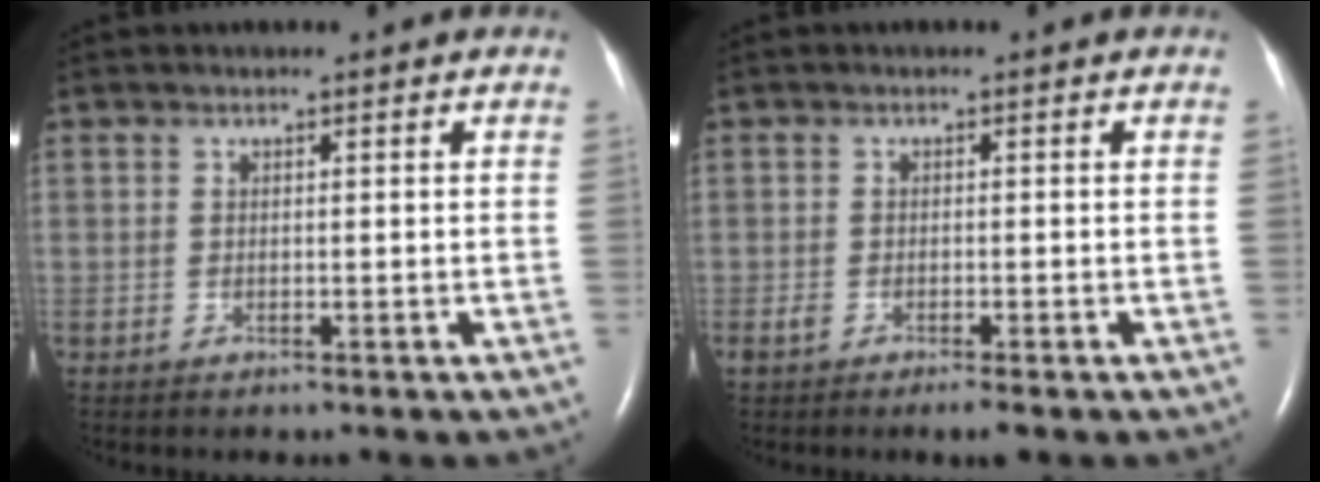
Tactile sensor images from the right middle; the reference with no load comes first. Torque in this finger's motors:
{"motor_torque": [0.30, -0.26, -0.03, 0.04]}